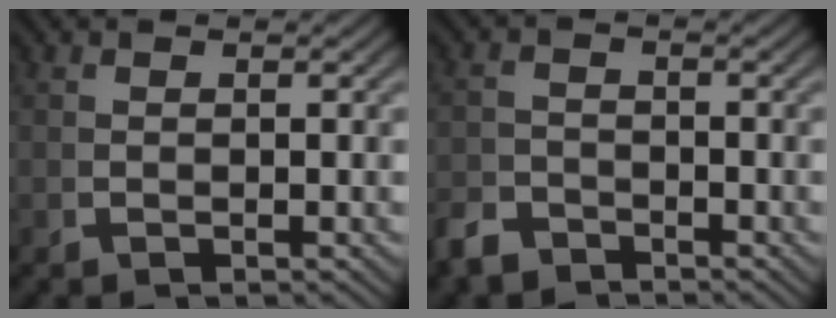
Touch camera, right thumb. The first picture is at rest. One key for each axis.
{"total": 2.7, "fx": -2.6, "fy": 0.9, "fz": 0.1, "tx": 0.009, "ty": -0.009, "tz": -0.046}